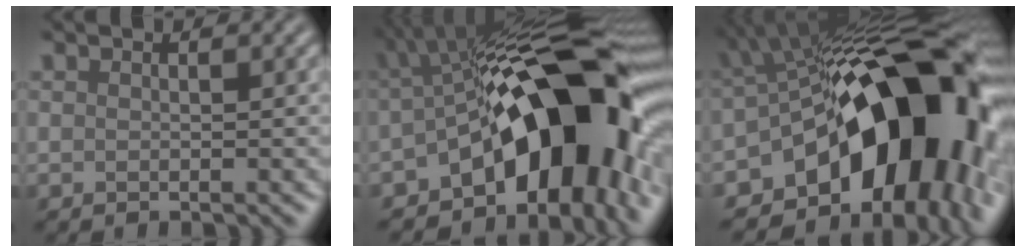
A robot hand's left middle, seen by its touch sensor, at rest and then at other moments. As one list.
[{"total": 15.0, "force": [-4.1, 6.8, 12.8], "torque": [-0.153, 0.024, -0.044]}, {"total": 15.5, "force": [-5.1, 8.5, 11.9], "torque": [-0.144, 0.005, -0.060]}]